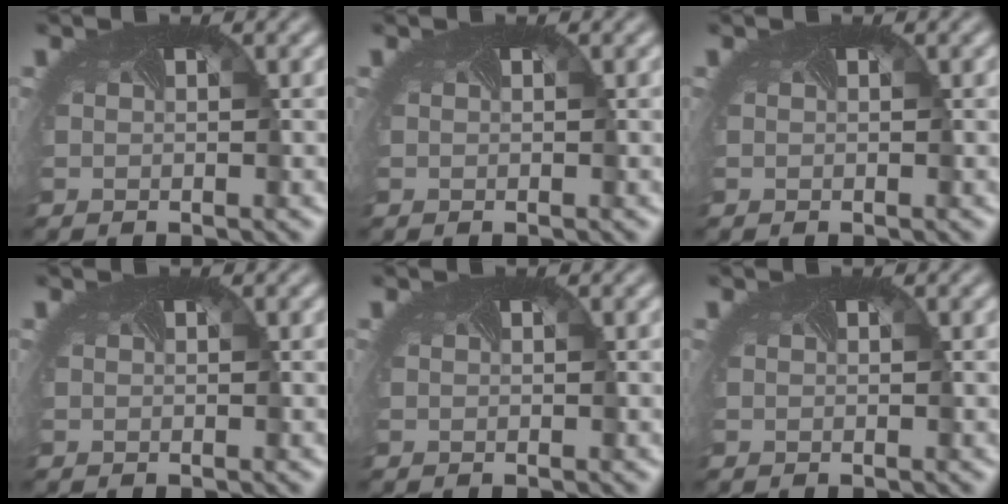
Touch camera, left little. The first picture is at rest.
{"total": 0.0}
{"total": 0.0}
{"total": 0.0}
{"total": 0.0}
{"total": 0.0}